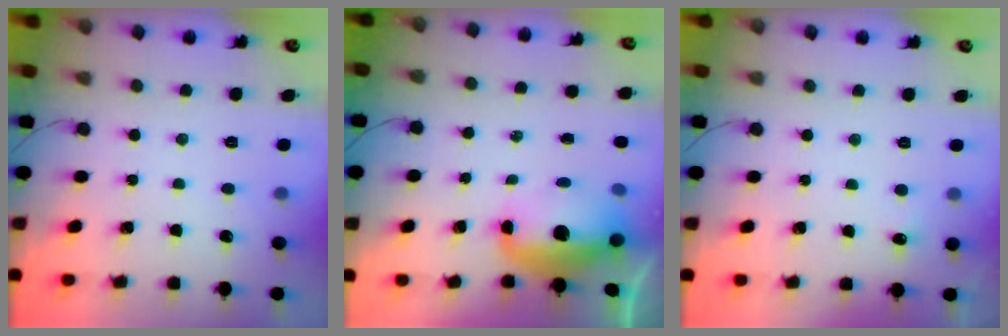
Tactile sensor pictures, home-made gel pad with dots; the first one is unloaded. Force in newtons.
{"total": 11.2, "press": 10.9, "slide": 2.9}
{"total": 3.3, "press": 3.1, "slide": 0.9}